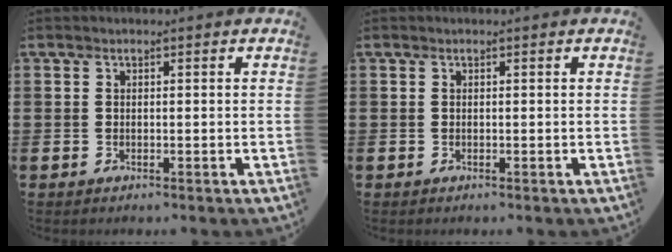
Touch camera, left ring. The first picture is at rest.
{"total": 0.0}